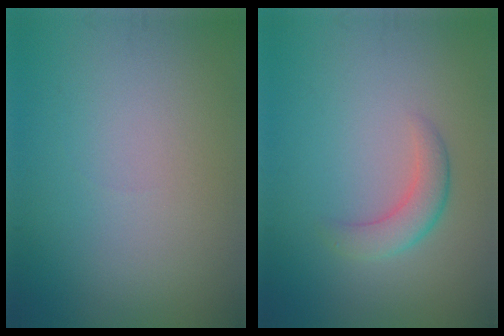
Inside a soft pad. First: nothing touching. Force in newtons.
{"total": 2.6, "press": 2.6, "slide": 0.1}